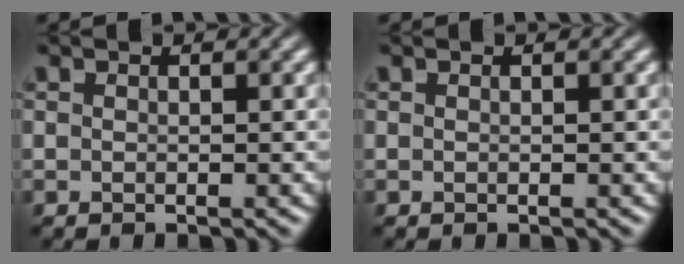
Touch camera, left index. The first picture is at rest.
{"total": 0.0}